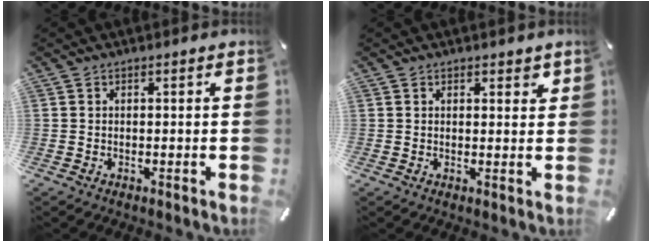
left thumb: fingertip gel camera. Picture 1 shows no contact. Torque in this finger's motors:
{"motor_torque": [0.16, -0.33, -0.03, 0.33, 0.00]}